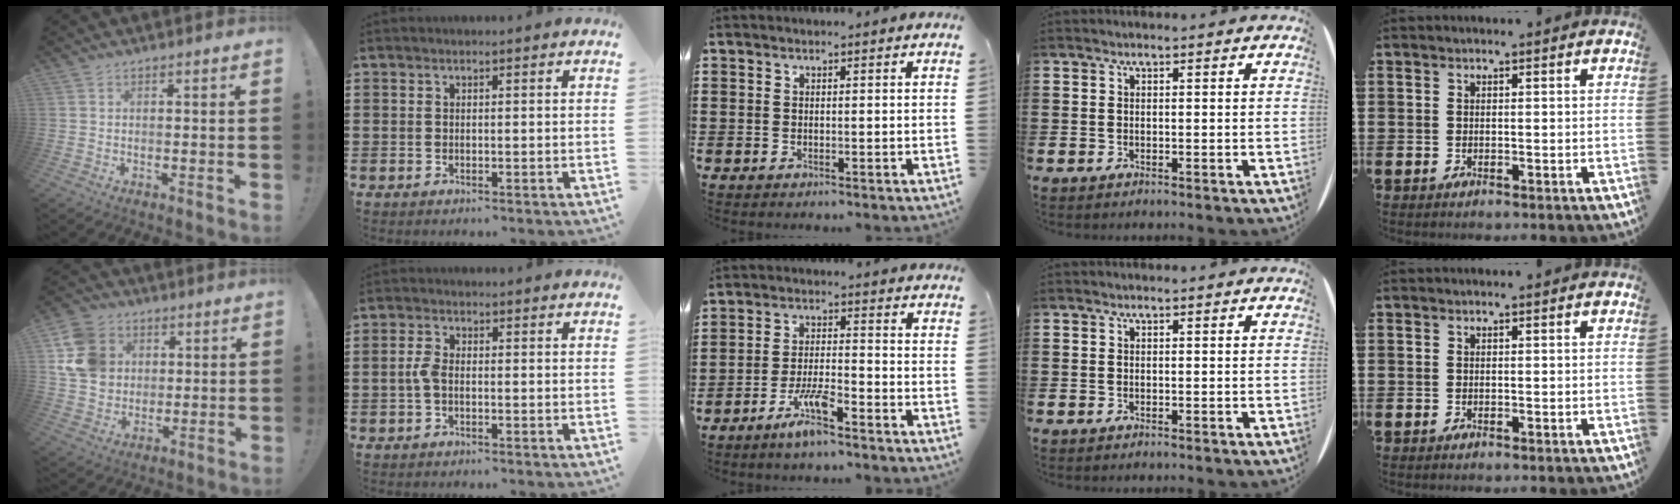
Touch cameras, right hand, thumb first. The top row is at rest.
{"thumb": {"total": 14.2, "force": [3.5, 12.1, 6.6], "torque": [-0.107, -0.005, 0.078]}, "index": {"total": 2.6, "force": [-0.6, 1.2, 2.2], "torque": [-0.066, -0.005, -0.018]}, "middle": {"total": 6.1, "force": [-4.4, 0.9, 4.1], "torque": [-0.087, -0.004, -0.082]}}